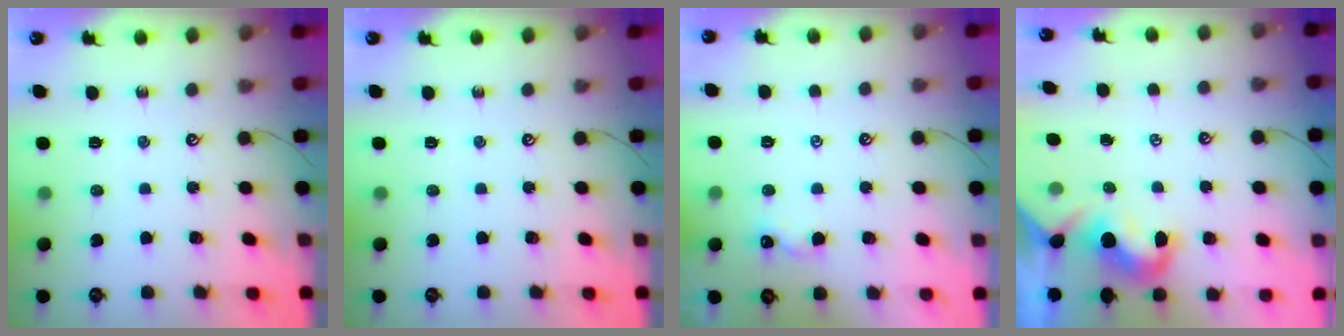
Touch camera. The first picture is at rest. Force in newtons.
{"total": 0.0}
{"total": 2.3, "press": 2.2, "slide": 0.3}
{"total": 2.1, "press": 2.0, "slide": 0.5}